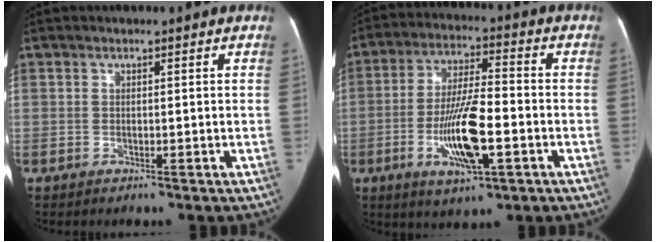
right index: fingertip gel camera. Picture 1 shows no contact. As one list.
[{"total": 12.5, "force": [-3.7, 3.0, 11.6], "torque": [-0.222, -0.001, -0.060]}]